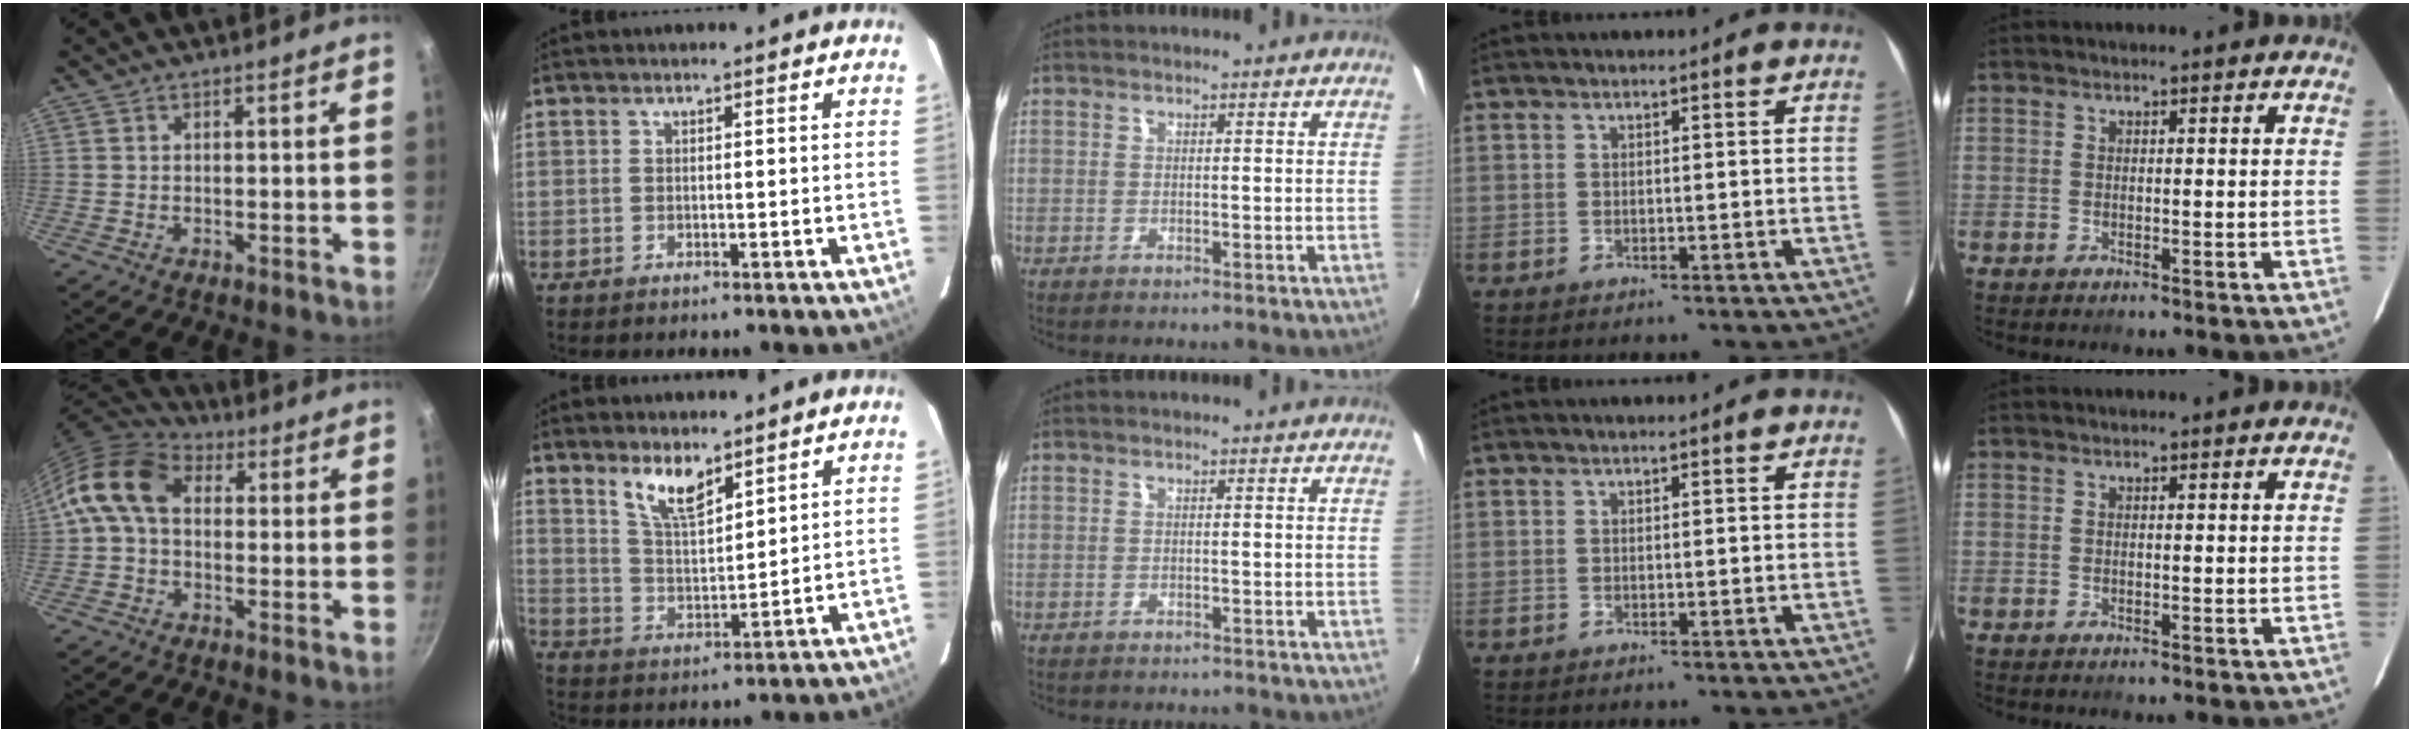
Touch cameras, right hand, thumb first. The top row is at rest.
{"thumb": {"total": 11.6, "force": [1.6, 8.3, 7.9], "torque": [-0.129, 0.026, 0.007]}, "index": {"total": 7.6, "force": [5.5, 2.4, 4.7], "torque": [-0.086, -0.001, 0.112]}, "middle": {"total": 3.0, "force": [-2.7, 0.9, 0.8], "torque": [-0.023, -0.012, -0.039]}}